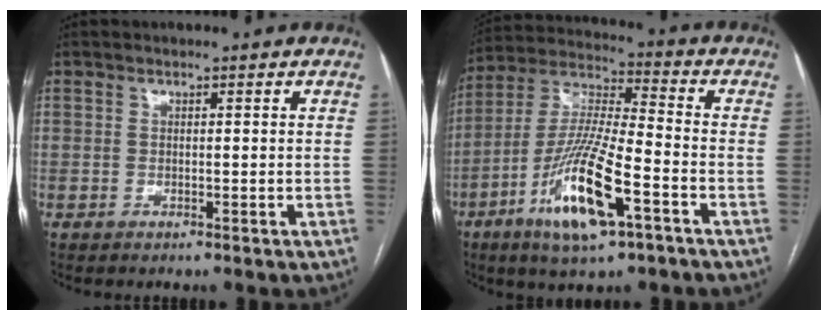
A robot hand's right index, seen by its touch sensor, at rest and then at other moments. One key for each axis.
{"total": 15.9, "fx": -7.2, "fy": 2.5, "fz": 13.9, "tx": -0.283, "ty": -0.016, "tz": -0.129}